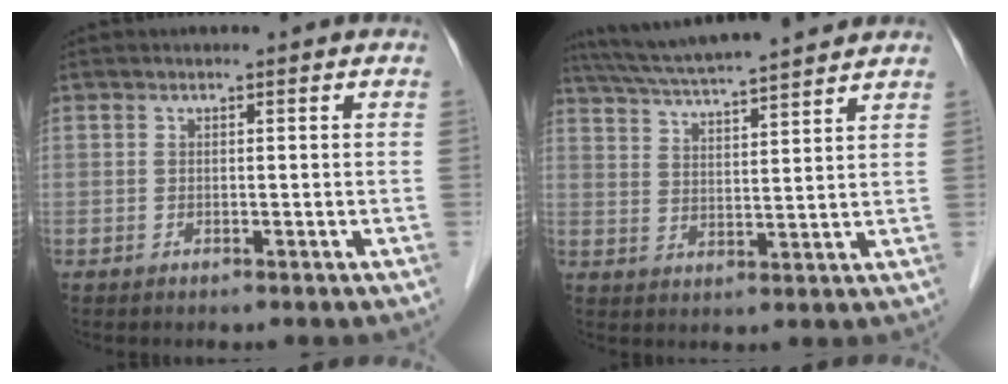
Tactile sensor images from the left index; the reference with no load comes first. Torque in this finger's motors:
{"motor_torque": [0.53, -0.54, 0.41, 0.14]}